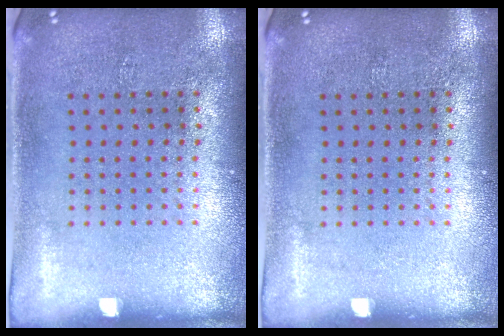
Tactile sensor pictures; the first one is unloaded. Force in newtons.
{"total": 0.0}